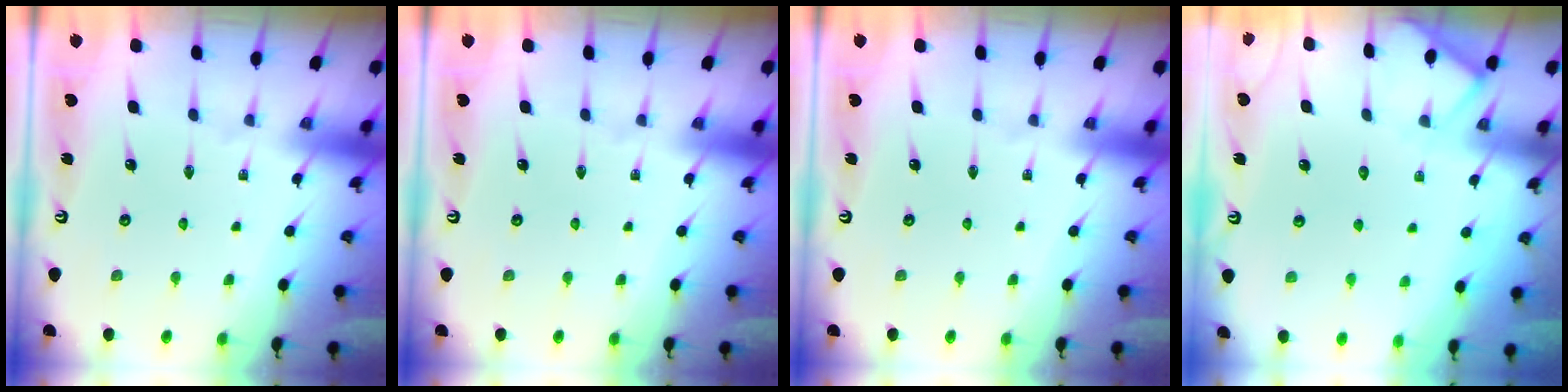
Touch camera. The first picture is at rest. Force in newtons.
{"total": 0.0}
{"total": 0.0}
{"total": 4.7, "press": 4.7, "slide": 0.4}